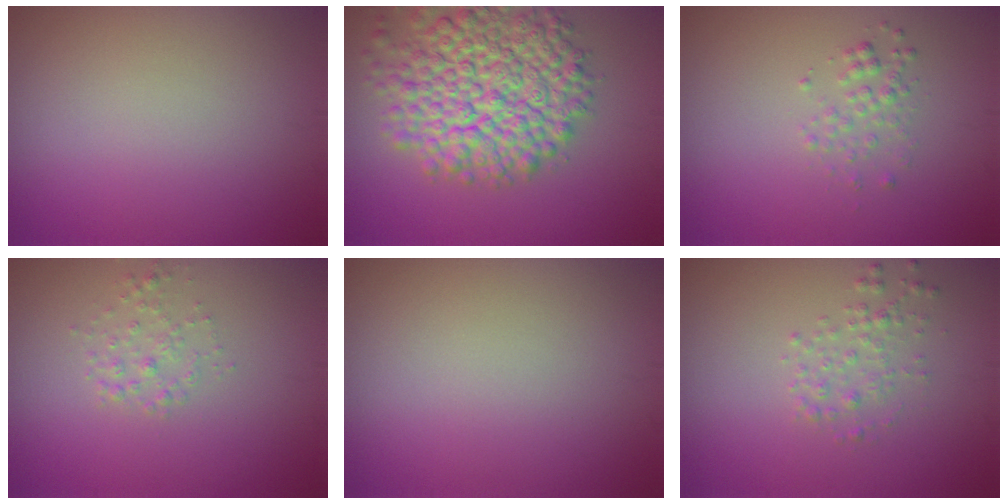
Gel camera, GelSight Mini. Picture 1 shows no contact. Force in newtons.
{"total": 10.1, "press": 10.1, "slide": 0.5}
{"total": 1.4, "press": 1.4, "slide": 0.1}
{"total": 1.4, "press": 1.4, "slide": 0.0}
{"total": 0.0}
{"total": 1.6, "press": 1.6, "slide": 0.0}